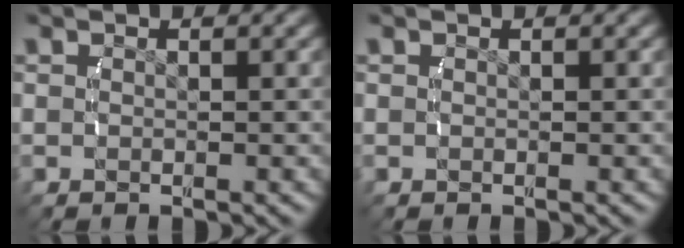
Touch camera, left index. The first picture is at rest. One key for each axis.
{"total": 0.0}